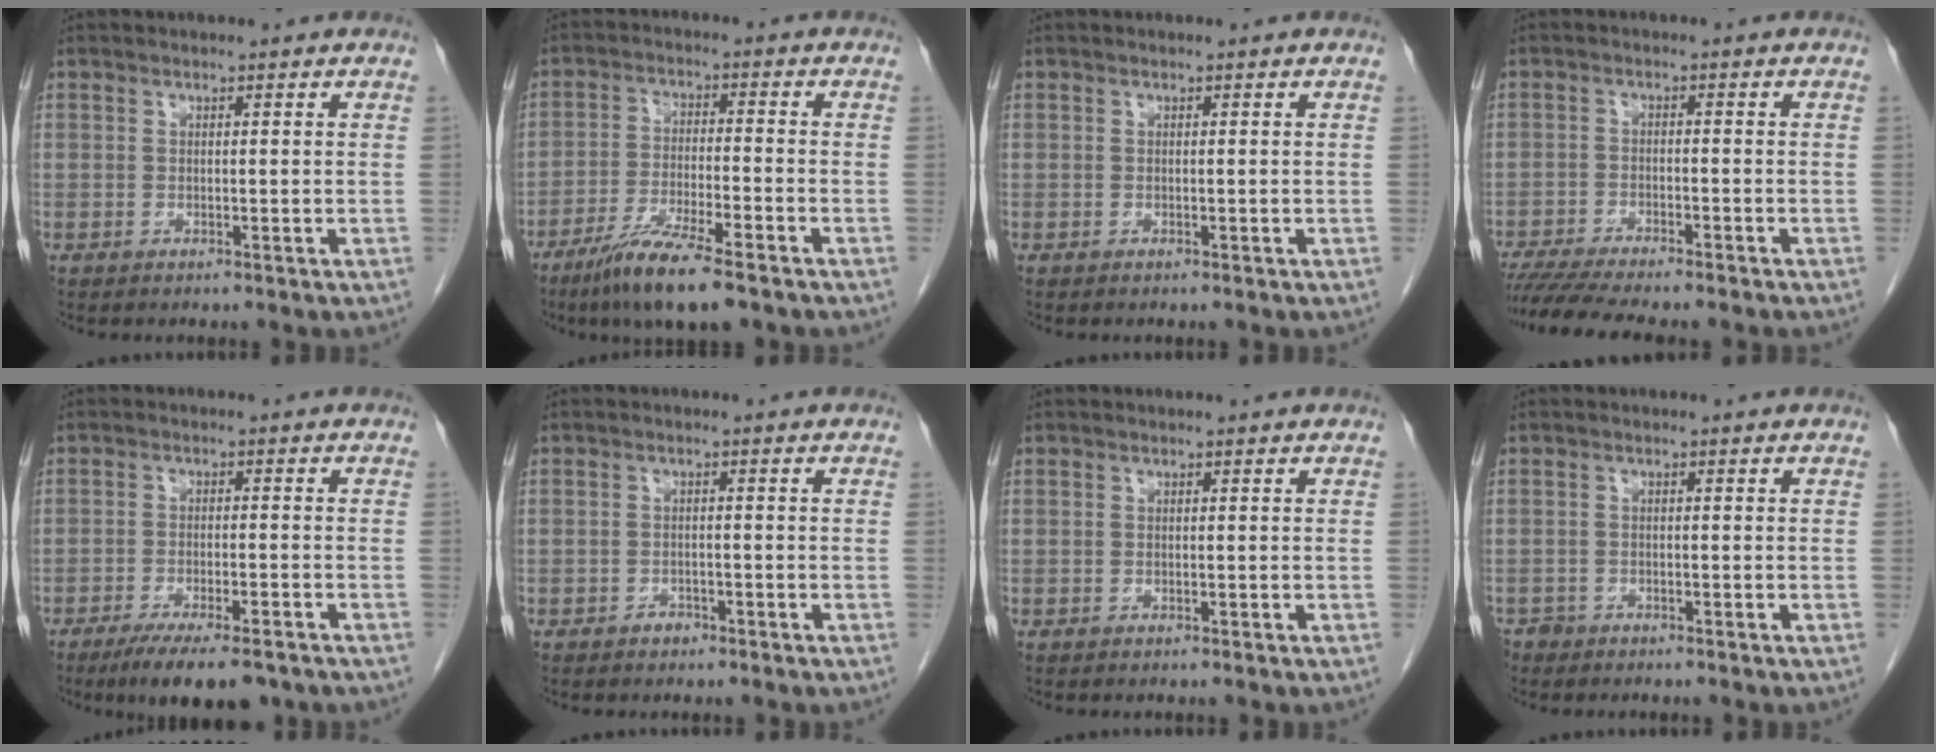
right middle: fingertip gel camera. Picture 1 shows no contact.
{"total": 10.1, "force": [-7.2, 0.9, 7.0], "torque": [-0.131, -0.026, -0.128]}
{"total": 0.0}
{"total": 10.9, "force": [-9.4, 1.0, 5.4], "torque": [-0.078, -0.013, -0.143]}
{"total": 10.2, "force": [-7.7, 2.4, 6.3], "torque": [-0.091, -0.014, -0.116]}
{"total": 1.4, "force": [-1.0, 0.8, 0.4], "torque": [-0.006, 0.004, -0.016]}
{"total": 0.0}
{"total": 1.7, "force": [-1.4, 1.0, -0.2], "torque": [0.000, 0.002, -0.026]}